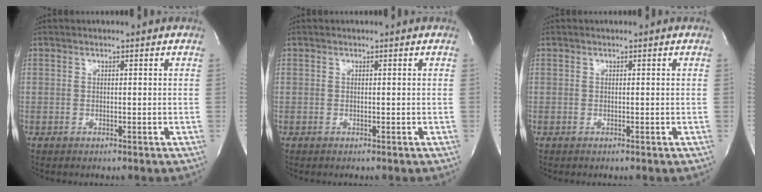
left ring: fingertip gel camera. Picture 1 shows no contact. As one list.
[{"total": 0.0}, {"total": 0.0}]